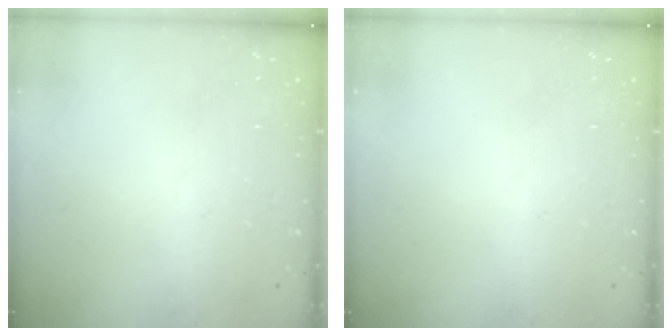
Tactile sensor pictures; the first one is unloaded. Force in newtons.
{"total": 0.0}